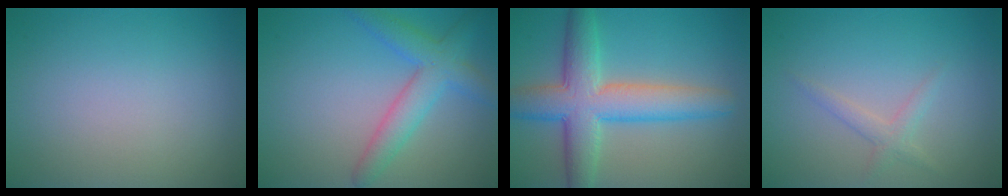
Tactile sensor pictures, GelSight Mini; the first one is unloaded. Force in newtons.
{"total": 4.2, "press": 4.2, "slide": 0.2}
{"total": 7.6, "press": 7.6, "slide": 0.2}
{"total": 1.5, "press": 1.5, "slide": 0.1}